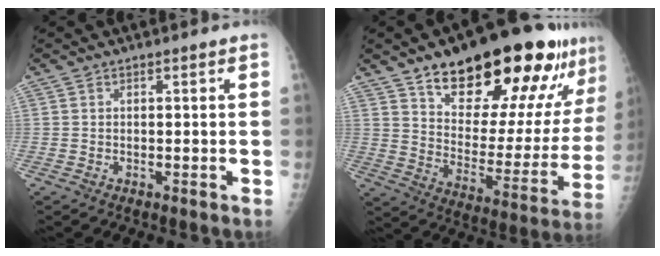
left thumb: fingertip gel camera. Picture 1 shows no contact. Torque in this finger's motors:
{"motor_torque": [0.75, 0.77, 1.46, -1.31, 0.40]}